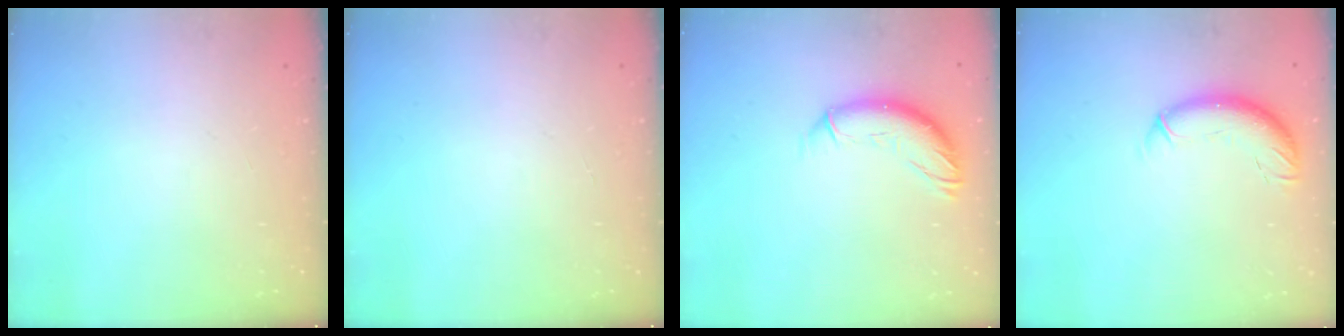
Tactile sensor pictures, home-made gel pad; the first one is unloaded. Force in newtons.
{"total": 0.0}
{"total": 11.8, "press": 11.7, "slide": 1.9}
{"total": 9.2, "press": 9.0, "slide": 1.9}